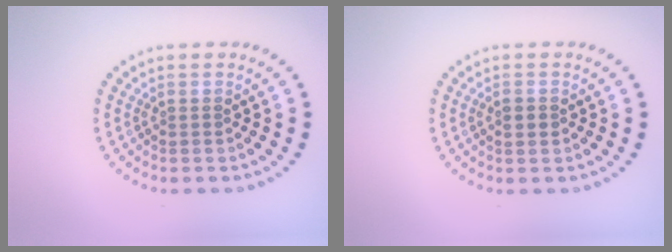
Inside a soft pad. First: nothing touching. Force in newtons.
{"total": 1.5, "press": 1.5, "slide": 0.1}